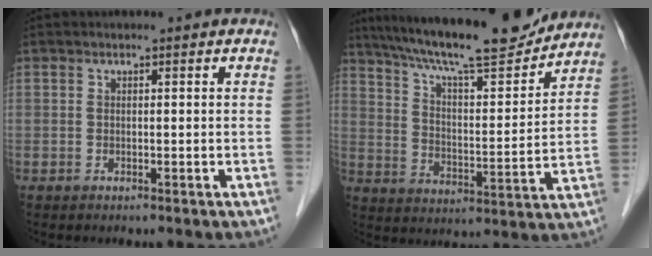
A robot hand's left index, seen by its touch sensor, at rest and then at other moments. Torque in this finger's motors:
{"motor_torque": [0.77, -0.76, 0.63, 0.14]}